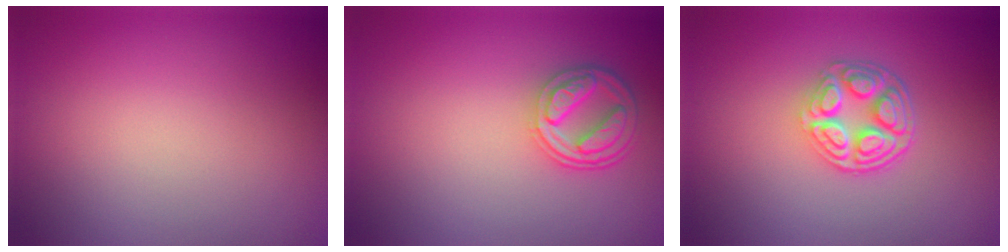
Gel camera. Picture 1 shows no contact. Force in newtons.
{"total": 4.3, "press": 3.4, "slide": 2.6}
{"total": 4.8, "press": 3.4, "slide": 3.4}